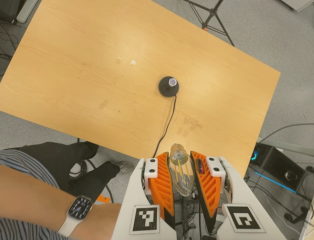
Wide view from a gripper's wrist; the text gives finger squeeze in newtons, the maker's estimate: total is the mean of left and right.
{"total": 22.2, "left": 24.3, "right": 20.0}